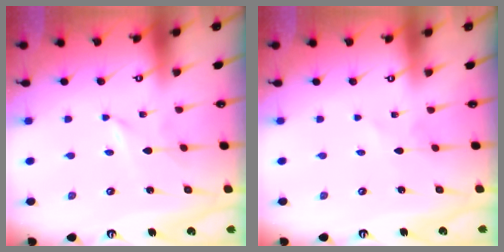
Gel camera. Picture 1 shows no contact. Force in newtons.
{"total": 0.8, "press": 0.8, "slide": 0.1}